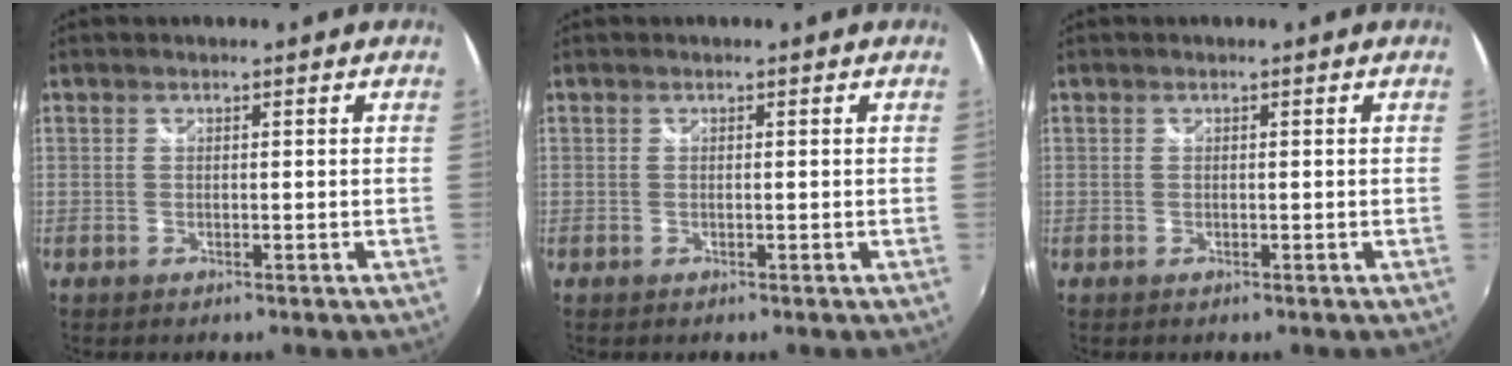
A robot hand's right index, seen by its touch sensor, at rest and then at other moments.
{"total": 0.0}
{"total": 0.0}